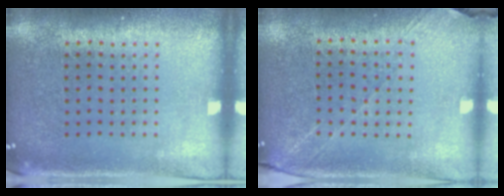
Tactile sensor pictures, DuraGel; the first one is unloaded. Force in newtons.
{"total": 1.4, "press": 1.3, "slide": 0.6}